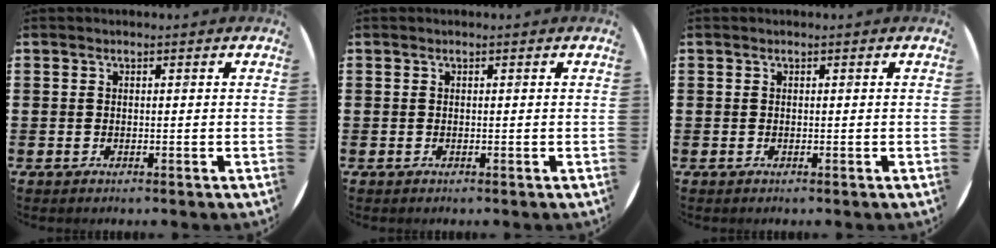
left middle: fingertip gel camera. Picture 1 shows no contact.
{"total": 0.0}
{"total": 0.0}